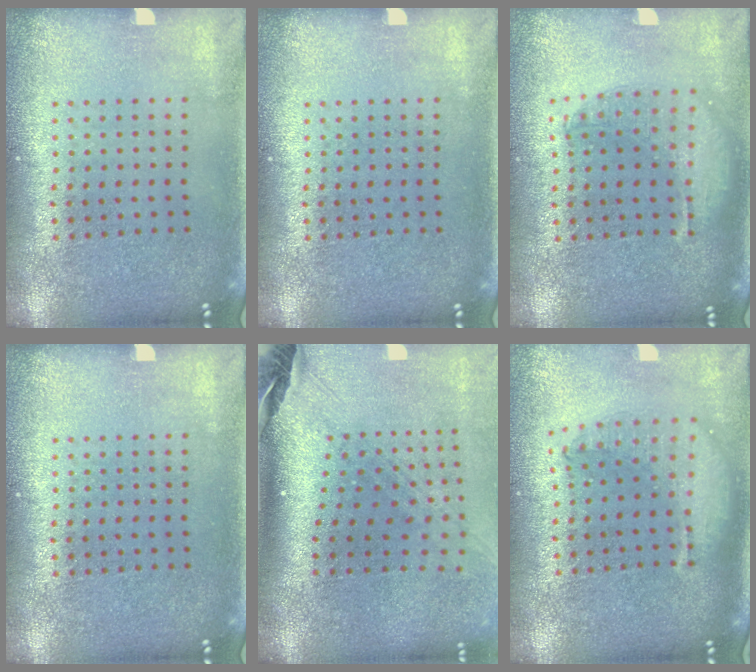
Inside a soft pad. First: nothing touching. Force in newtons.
{"total": 0.0}
{"total": 1.3, "press": 1.2, "slide": 0.4}
{"total": 0.0}
{"total": 3.0, "press": 2.1, "slide": 2.1}
{"total": 1.9, "press": 1.5, "slide": 1.1}